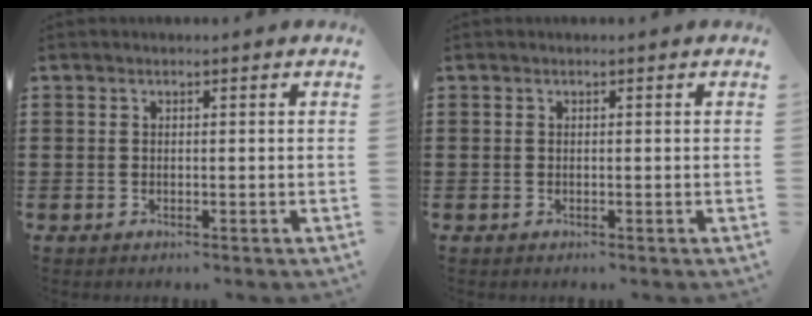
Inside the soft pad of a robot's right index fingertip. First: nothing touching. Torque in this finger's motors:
{"motor_torque": [-0.05, 0.05, 0.00, 0.00]}